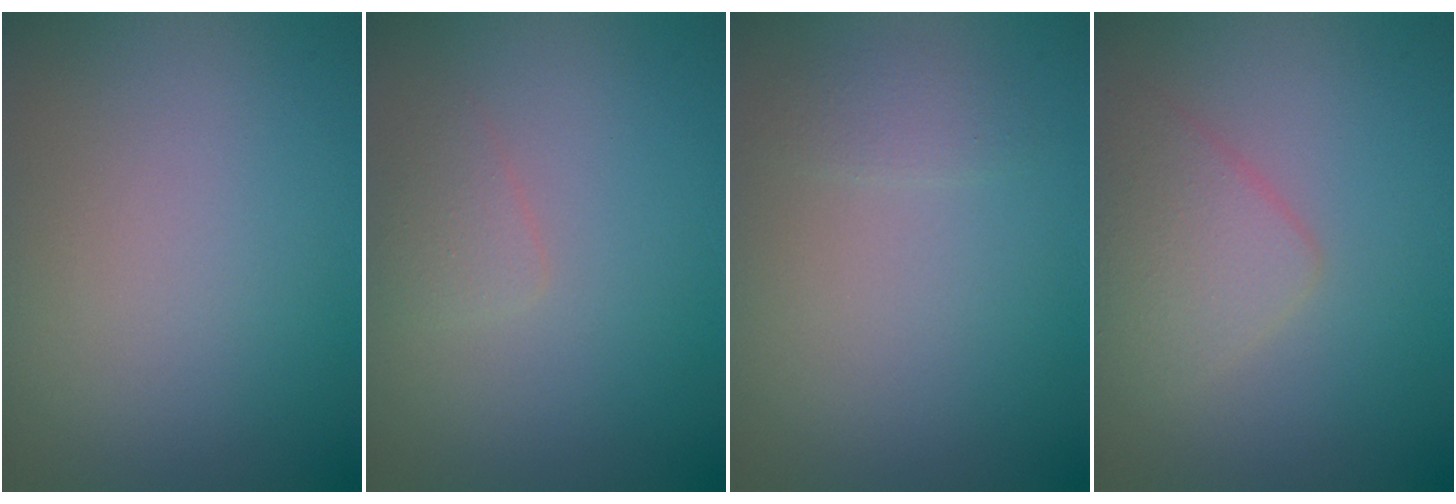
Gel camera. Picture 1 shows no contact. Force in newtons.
{"total": 1.2, "press": 1.2, "slide": 0.0}
{"total": 1.1, "press": 1.1, "slide": 0.0}
{"total": 2.7, "press": 2.7, "slide": 0.2}